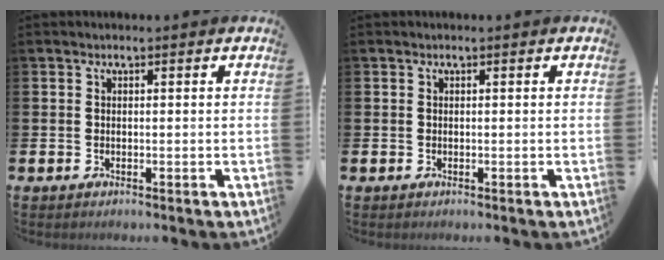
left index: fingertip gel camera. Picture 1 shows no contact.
{"total": 0.0}